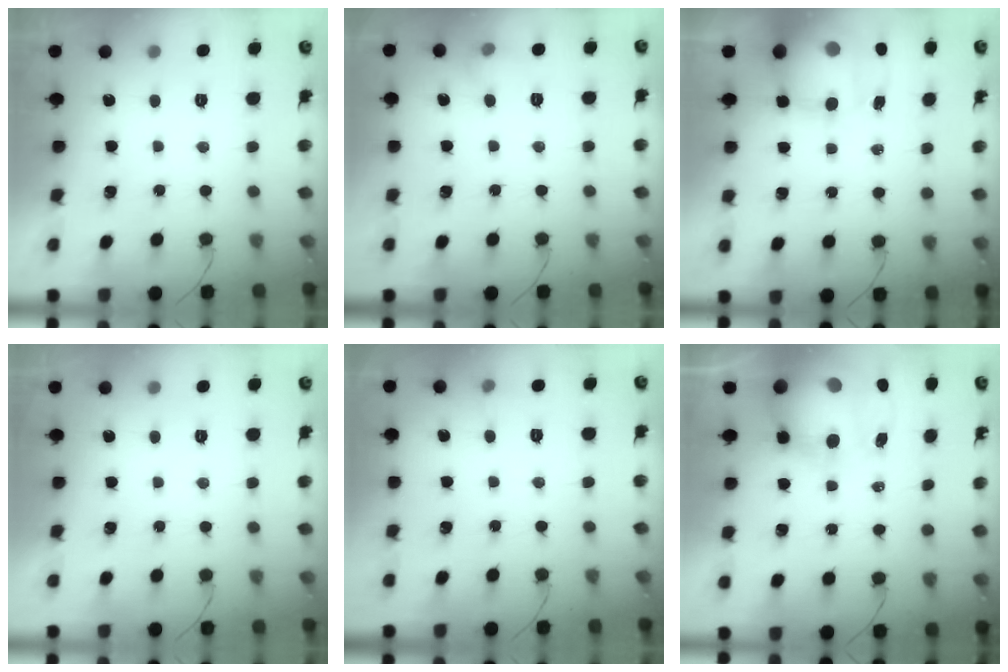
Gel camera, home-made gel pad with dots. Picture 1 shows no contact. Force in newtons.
{"total": 6.3, "press": 6.2, "slide": 1.2}
{"total": 13.2, "press": 12.8, "slide": 3.1}
{"total": 0.0}
{"total": 3.0, "press": 2.7, "slide": 1.3}
{"total": 12.8, "press": 12.5, "slide": 3.1}